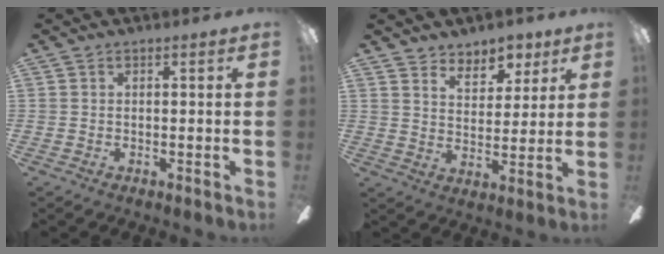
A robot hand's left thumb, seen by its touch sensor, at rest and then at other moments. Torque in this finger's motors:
{"motor_torque": [0.09, 0.20, 0.04, -0.22, 0.09]}